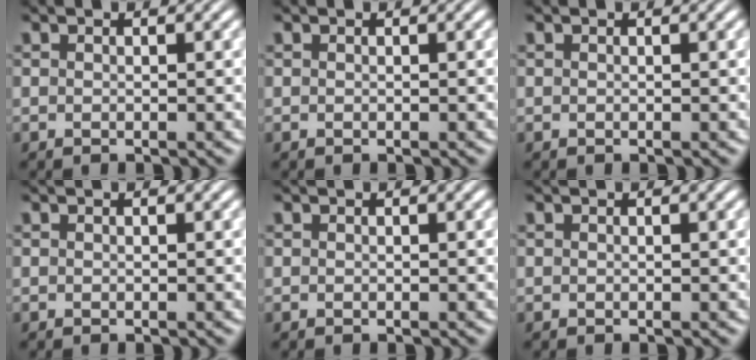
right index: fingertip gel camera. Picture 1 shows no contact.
{"total": 0.0}
{"total": 0.0}
{"total": 0.0}
{"total": 0.0}
{"total": 0.0}